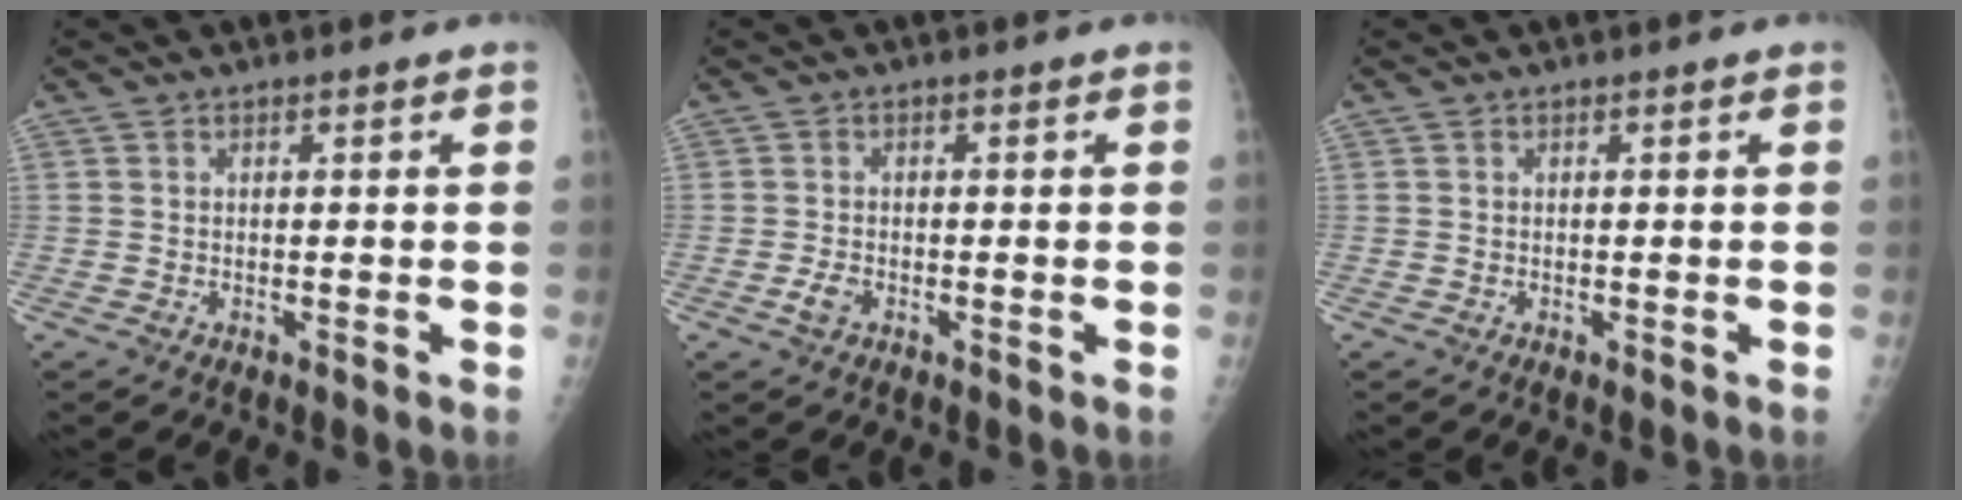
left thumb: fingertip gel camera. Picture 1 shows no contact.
{"total": 2.0, "force": [-0.9, 1.2, 1.3], "torque": [-0.028, 0.002, -0.018]}
{"total": 0.0}